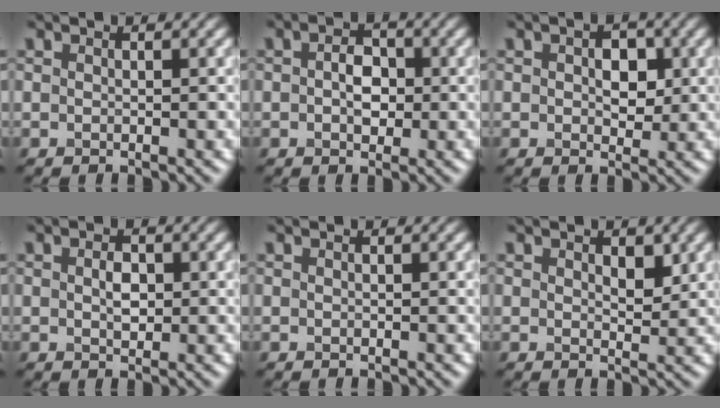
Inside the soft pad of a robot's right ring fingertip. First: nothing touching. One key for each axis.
{"total": 2.8, "fx": 0.1, "fy": 1.9, "fz": 2.1, "tx": -0.036, "ty": 0.003, "tz": -0.003}
{"total": 3.1, "fx": 0.5, "fy": 2.0, "fz": 2.3, "tx": -0.031, "ty": -0.001, "tz": 0.005}
{"total": 1.9, "fx": 0.1, "fy": 1.2, "fz": 1.5, "tx": -0.029, "ty": 0.000, "tz": 0.003}
{"total": 0.0}
{"total": 1.8, "fx": 0.8, "fy": 1.0, "fz": 1.3, "tx": -0.017, "ty": -0.006, "tz": 0.014}